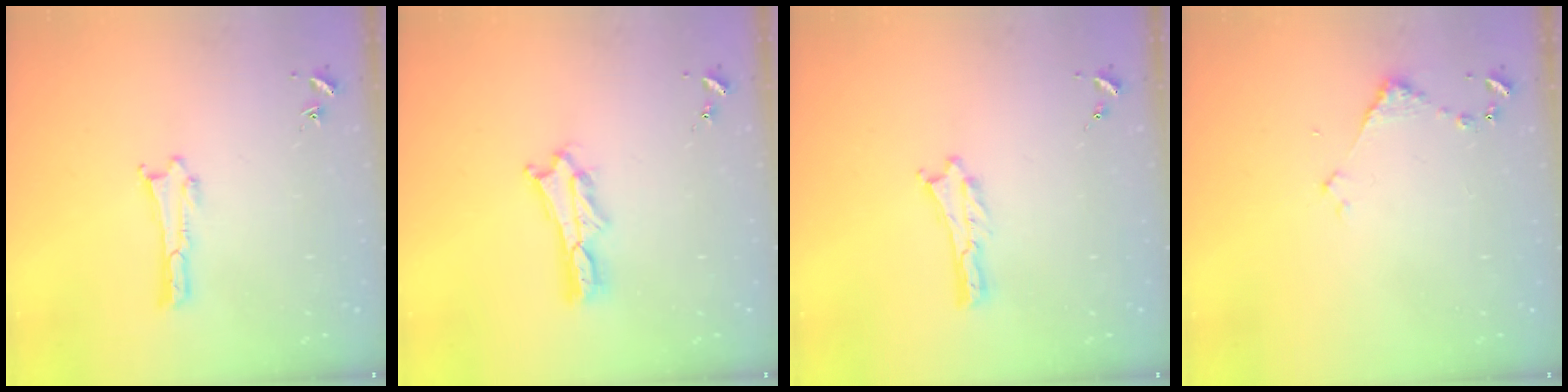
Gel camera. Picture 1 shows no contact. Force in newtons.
{"total": 2.0, "press": 2.0, "slide": 0.3}
{"total": 0.0}
{"total": 2.9, "press": 2.9, "slide": 0.3}